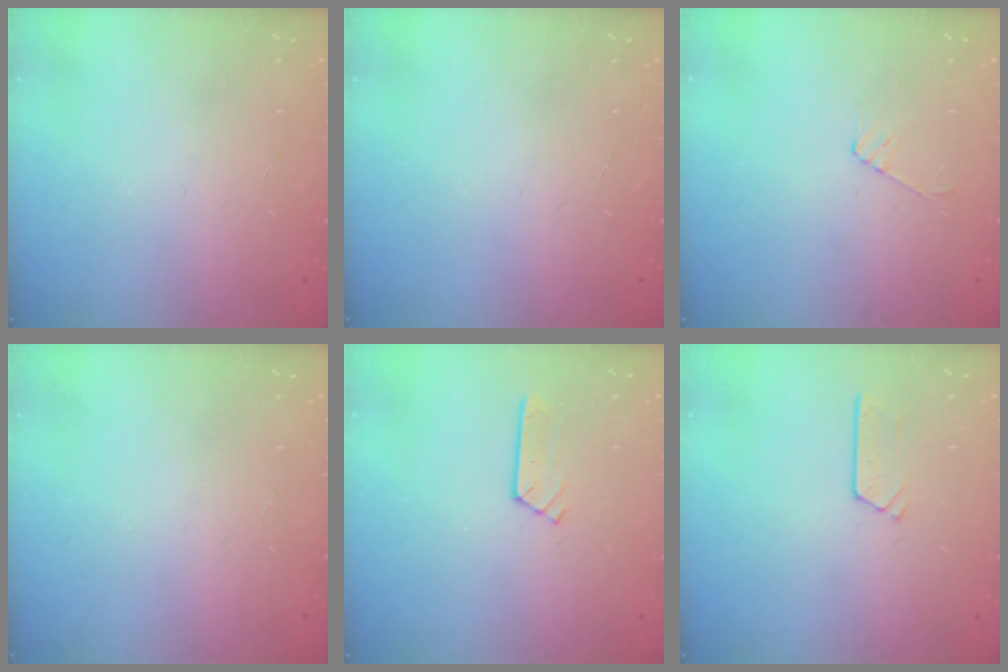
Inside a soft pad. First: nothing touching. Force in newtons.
{"total": 0.0}
{"total": 5.3, "press": 5.3, "slide": 0.7}
{"total": 0.0}
{"total": 2.9, "press": 2.9, "slide": 0.3}
{"total": 2.8, "press": 2.8, "slide": 0.3}